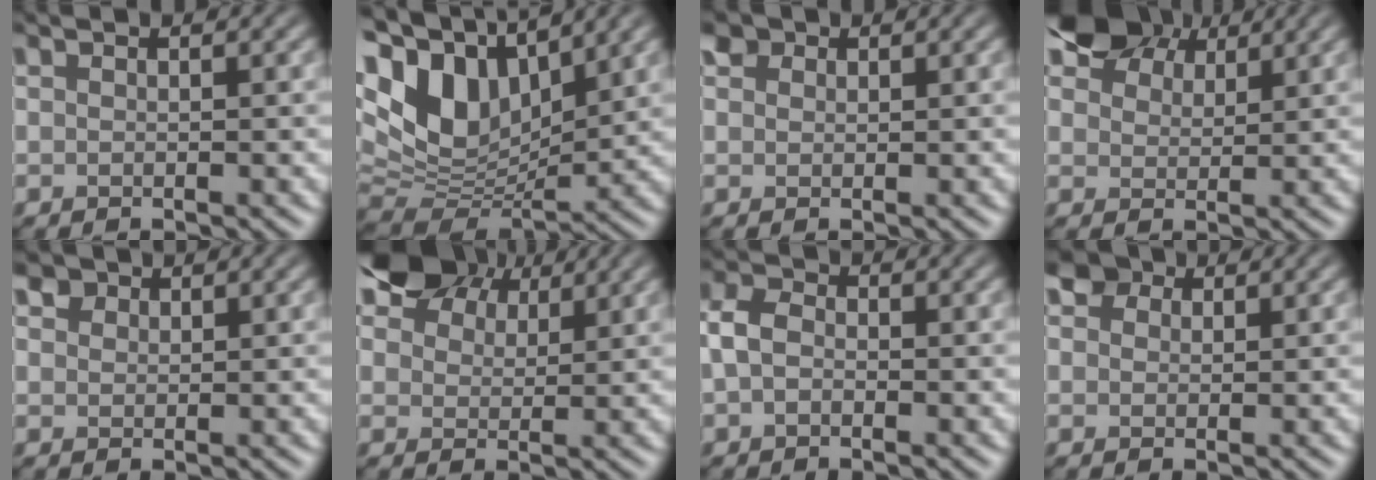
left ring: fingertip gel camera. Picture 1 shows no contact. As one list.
[{"total": 11.9, "force": [3.7, 7.1, 8.8], "torque": [-0.186, 0.019, 0.059]}, {"total": 1.6, "force": [0.9, 1.2, 0.6], "torque": [-0.017, 0.001, 0.015]}, {"total": 6.1, "force": [4.0, 3.7, 2.8], "torque": [-0.059, 0.012, 0.058]}, {"total": 2.1, "force": [1.3, 1.5, 0.8], "torque": [-0.025, -0.007, 0.027]}, {"total": 7.1, "force": [4.4, 4.4, 3.5], "torque": [-0.080, 0.009, 0.070]}, {"total": 3.1, "force": [-1.1, 2.1, 2.0], "torque": [-0.041, 0.002, -0.034]}, {"total": 4.6, "force": [2.8, 3.0, 2.2], "torque": [-0.059, 0.004, 0.040]}]